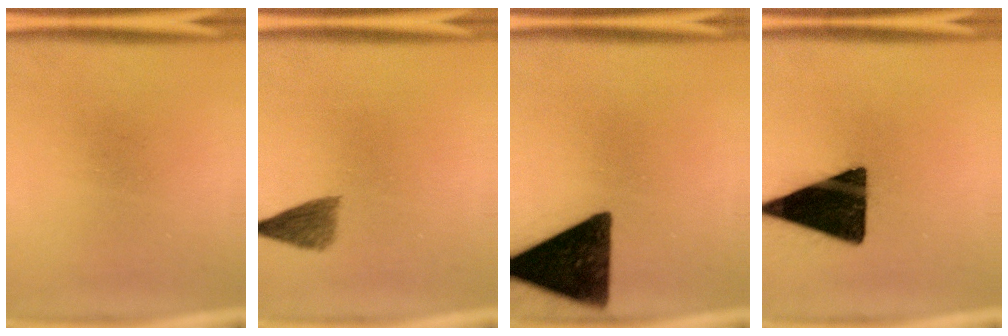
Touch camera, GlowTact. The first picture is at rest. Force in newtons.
{"total": 3.2}
{"total": 15.5}
{"total": 18.1}